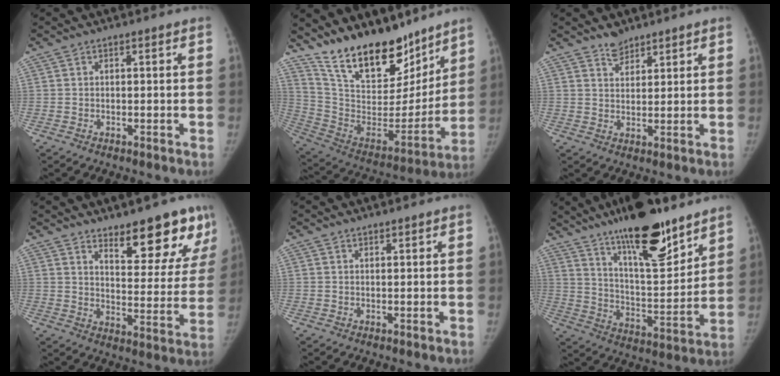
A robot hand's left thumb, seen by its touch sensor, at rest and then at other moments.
{"total": 23.8, "force": [18.6, 9.8, 11.3], "torque": [-0.156, -0.096, 0.321]}
{"total": 3.3, "force": [2.8, 1.6, 0.6], "torque": [0.007, -0.022, 0.048]}
{"total": 14.6, "force": [10.3, 5.0, 9.1], "torque": [-0.058, -0.075, 0.148]}
{"total": 0.6, "force": [0.6, 0.1, 0.1], "torque": [-0.002, -0.004, 0.011]}
{"total": 21.5, "force": [15.3, 5.7, 13.9], "torque": [-0.201, -0.078, 0.257]}